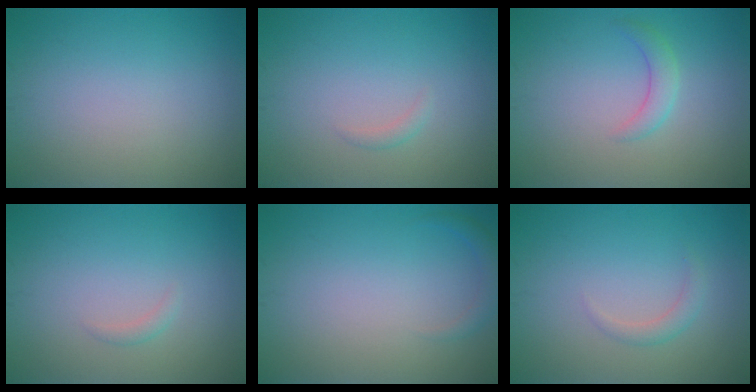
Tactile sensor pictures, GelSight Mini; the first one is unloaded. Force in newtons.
{"total": 0.7, "press": 0.7, "slide": 0.0}
{"total": 1.8, "press": 1.8, "slide": 0.1}
{"total": 0.7, "press": 0.7, "slide": 0.0}
{"total": 1.2, "press": 1.2, "slide": 0.2}
{"total": 1.2, "press": 1.2, "slide": 0.1}